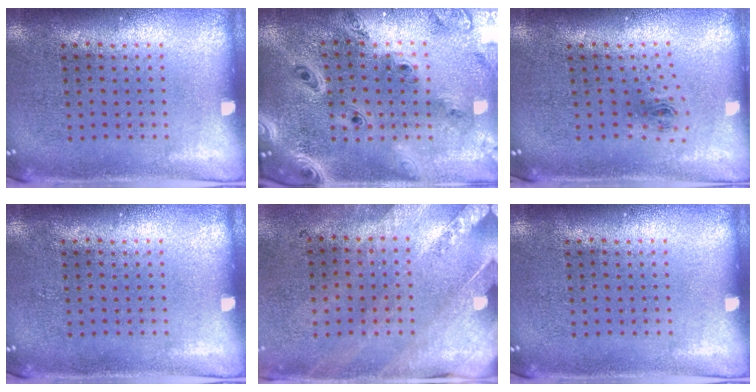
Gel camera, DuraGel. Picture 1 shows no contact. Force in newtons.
{"total": 2.8, "press": 2.4, "slide": 1.4}
{"total": 0.9, "press": 0.4, "slide": 0.9}
{"total": 0.0}
{"total": 2.5, "press": 2.0, "slide": 1.4}
{"total": 0.0}